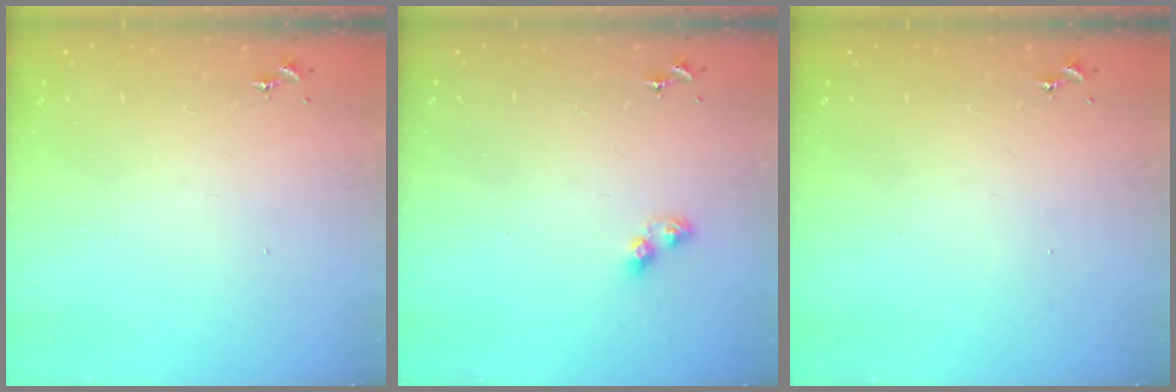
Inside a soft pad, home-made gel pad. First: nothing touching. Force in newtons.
{"total": 5.8, "press": 5.8, "slide": 0.5}
{"total": 0.0}